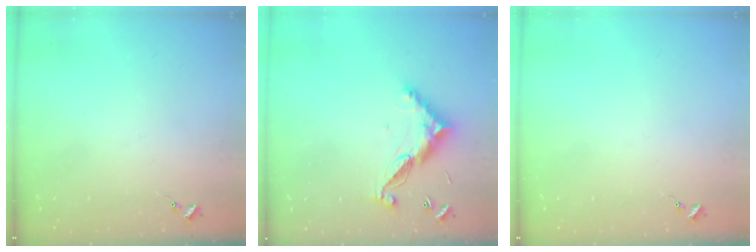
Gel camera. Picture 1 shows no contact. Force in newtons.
{"total": 12.2, "press": 12.1, "slide": 0.3}
{"total": 0.0}